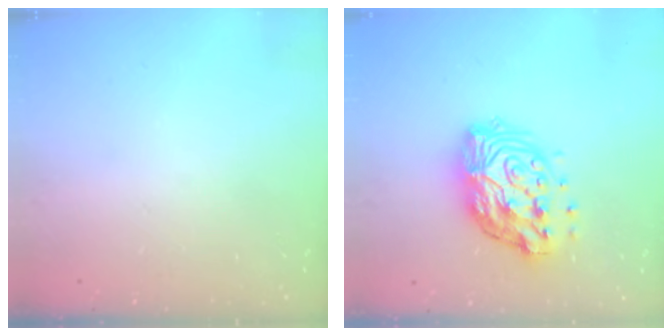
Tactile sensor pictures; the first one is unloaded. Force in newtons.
{"total": 16.0, "press": 16.0, "slide": 1.1}